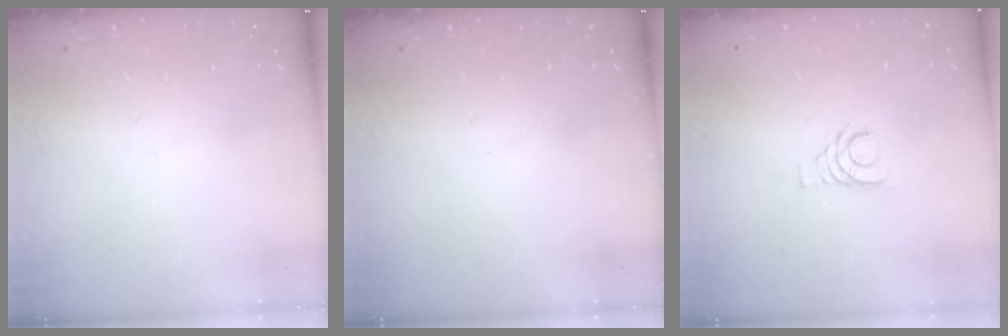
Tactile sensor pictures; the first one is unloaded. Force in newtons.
{"total": 0.0}
{"total": 4.4, "press": 4.3, "slide": 0.4}